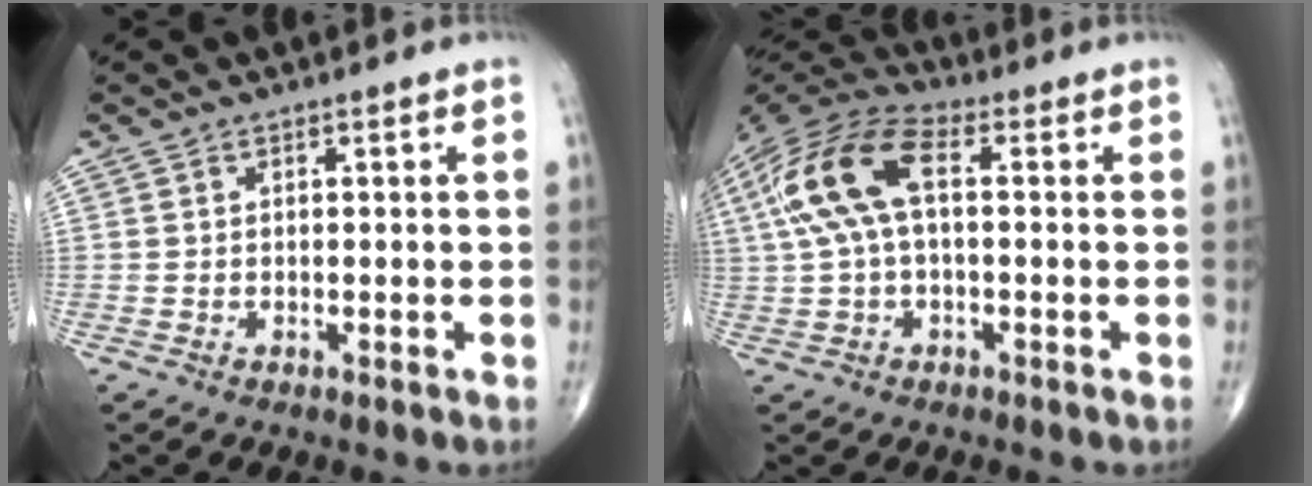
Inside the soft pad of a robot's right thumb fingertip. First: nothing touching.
{"total": 14.3, "force": [2.1, 7.2, 12.2], "torque": [-0.263, 0.041, 0.034]}